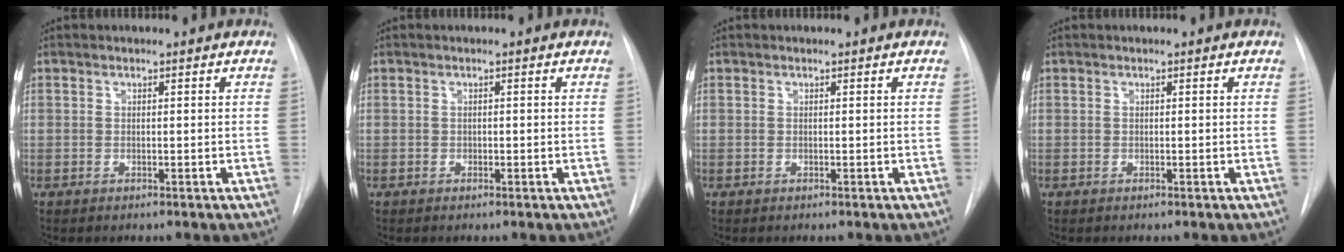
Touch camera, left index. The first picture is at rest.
{"total": 0.0}
{"total": 0.0}
{"total": 0.0}